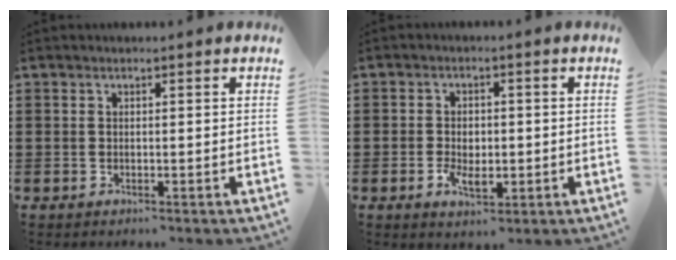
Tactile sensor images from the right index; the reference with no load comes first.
{"total": 3.7, "force": [-0.9, 2.1, 2.9], "torque": [-0.057, 0.001, -0.014]}